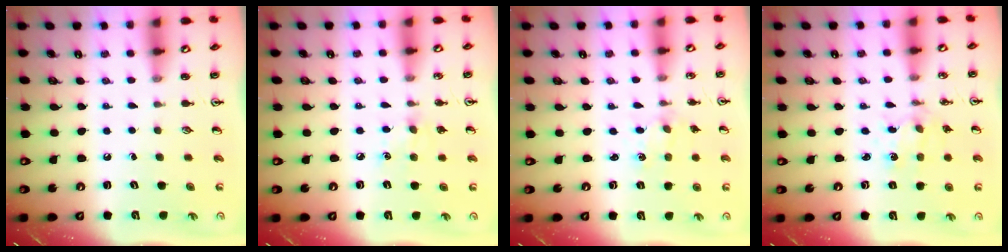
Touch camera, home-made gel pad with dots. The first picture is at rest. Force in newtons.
{"total": 6.6, "press": 6.6, "slide": 0.8}
{"total": 1.1, "press": 1.1, "slide": 0.4}
{"total": 2.1, "press": 2.1, "slide": 0.3}